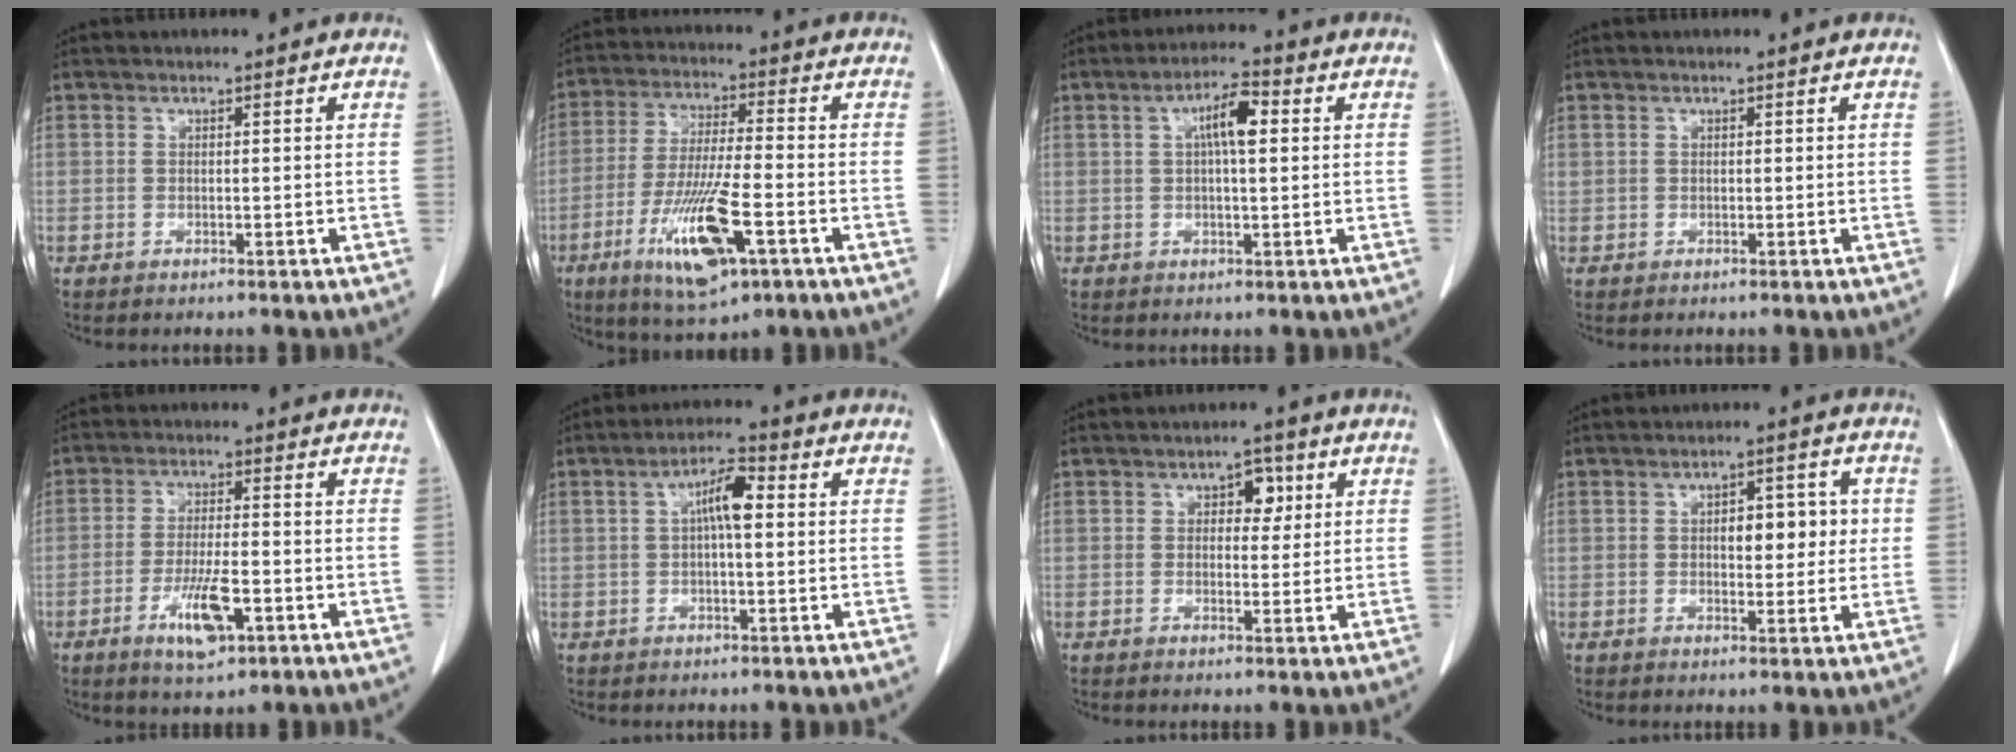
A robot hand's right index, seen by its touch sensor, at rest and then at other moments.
{"total": 13.5, "force": [-5.7, 2.3, 12.0], "torque": [-0.234, -0.023, -0.096]}
{"total": 5.8, "force": [1.4, 1.2, 5.5], "torque": [-0.099, 0.015, 0.021]}
{"total": 0.0}
{"total": 7.6, "force": [-3.4, 2.0, 6.5], "torque": [-0.121, -0.008, -0.054]}
{"total": 5.5, "force": [0.9, 1.3, 5.3], "torque": [-0.096, 0.019, 0.012]}
{"total": 3.6, "force": [1.3, 2.2, 2.5], "torque": [-0.030, 0.009, 0.016]}
{"total": 6.4, "force": [0.8, 2.8, 5.6], "torque": [-0.073, 0.015, 0.013]}